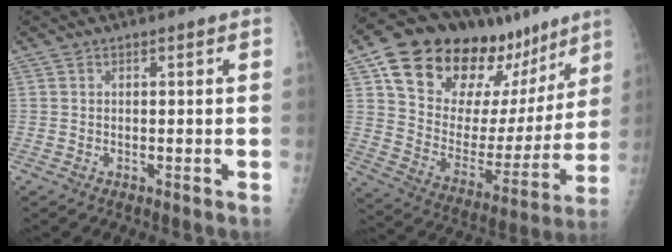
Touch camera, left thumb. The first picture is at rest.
{"total": 28.2, "force": [17.8, 15.1, 15.9], "torque": [-0.205, -0.038, 0.287]}